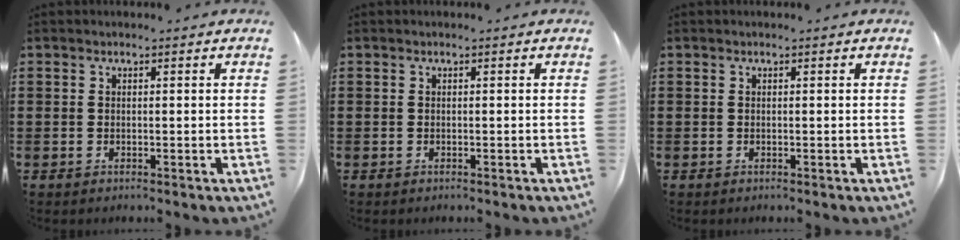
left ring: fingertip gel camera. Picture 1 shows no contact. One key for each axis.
{"total": 0.0}
{"total": 0.0}